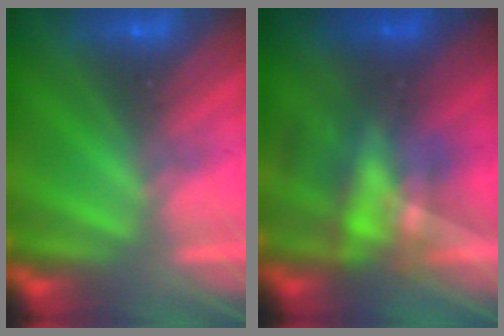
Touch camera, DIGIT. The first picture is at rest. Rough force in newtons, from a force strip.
{"total": 4.5}